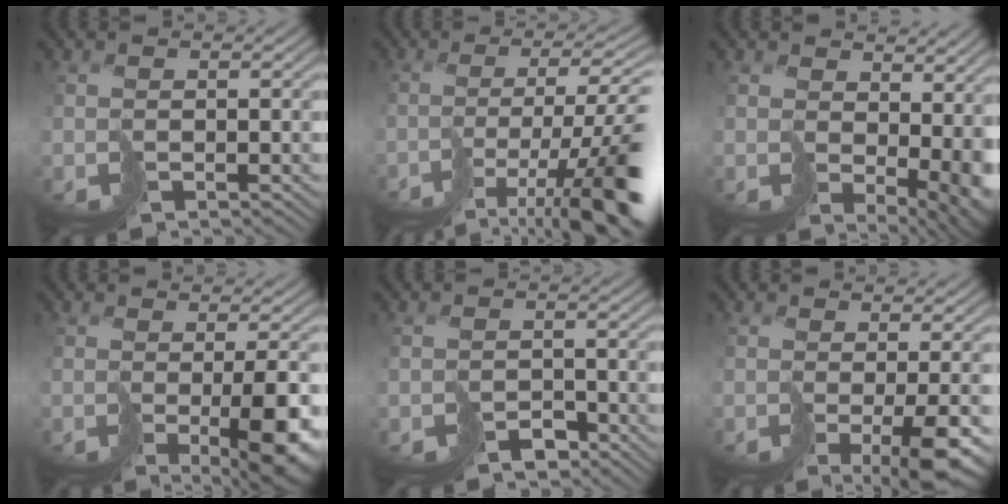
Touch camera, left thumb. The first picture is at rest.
{"total": 15.2, "force": [-7.8, 4.1, 12.4], "torque": [-0.189, -0.009, -0.126]}
{"total": 9.9, "force": [1.8, 5.6, 8.0], "torque": [-0.114, -0.026, 0.063]}
{"total": 8.2, "force": [-2.0, 2.1, 7.6], "torque": [-0.108, -0.012, -0.027]}
{"total": 2.7, "force": [-2.2, 1.3, 1.1], "torque": [-0.016, 0.001, -0.040]}
{"total": 7.9, "force": [-2.7, 2.0, 7.1], "torque": [-0.100, -0.010, -0.039]}